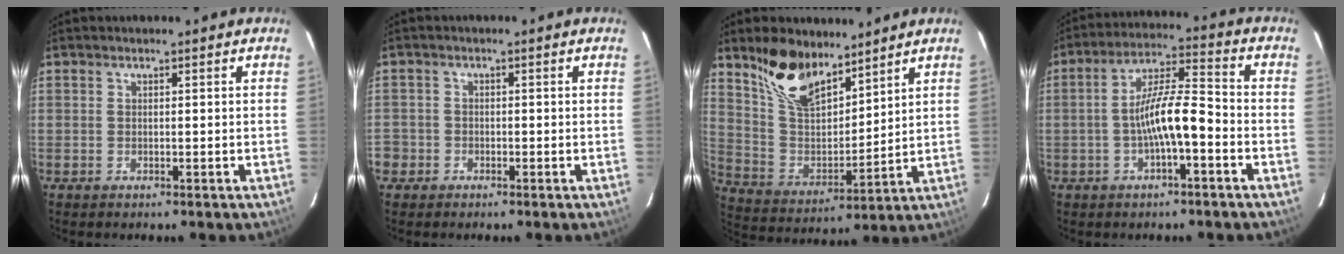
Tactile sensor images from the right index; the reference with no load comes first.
{"total": 3.1, "force": [-1.4, 2.8, 0.1], "torque": [-0.006, 0.013, -0.026]}
{"total": 14.3, "force": [10.4, 6.4, 7.4], "torque": [-0.149, 0.007, 0.207]}
{"total": 9.2, "force": [-3.0, 1.8, 8.5], "torque": [-0.163, 0.015, -0.050]}